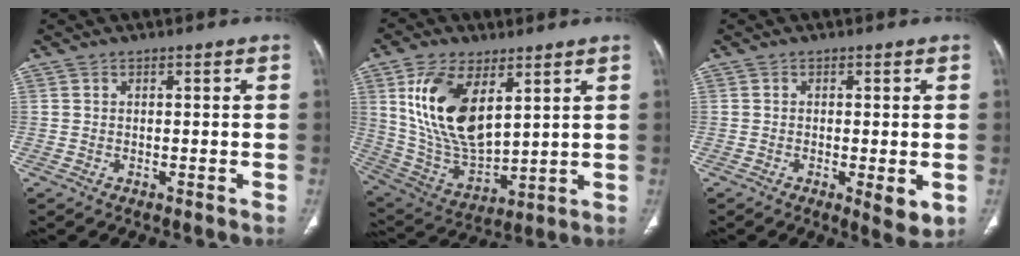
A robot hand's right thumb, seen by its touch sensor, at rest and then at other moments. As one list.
[{"total": 17.6, "force": [6.5, 9.1, 13.5], "torque": [-0.241, -0.029, 0.138]}, {"total": 4.5, "force": [-1.0, 1.4, 4.1], "torque": [-0.061, -0.013, -0.015]}]